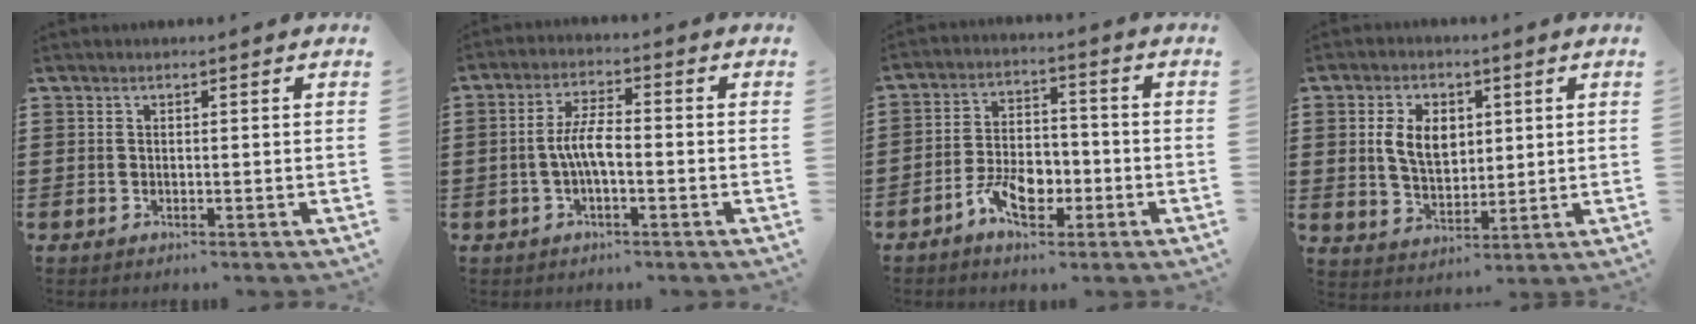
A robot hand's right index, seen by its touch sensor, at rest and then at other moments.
{"total": 5.4, "force": [-1.0, 1.6, 5.1], "torque": [-0.111, 0.000, -0.025]}
{"total": 6.9, "force": [-3.3, 4.0, 4.6], "torque": [-0.089, 0.014, -0.060]}
{"total": 6.5, "force": [1.2, 4.3, 4.7], "torque": [-0.104, 0.008, 0.016]}